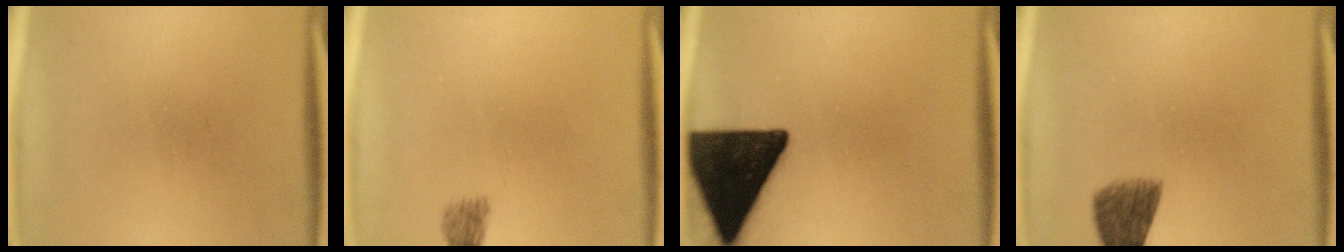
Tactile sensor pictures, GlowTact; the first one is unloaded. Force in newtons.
{"total": 2.1}
{"total": 18.3}
{"total": 5.9}